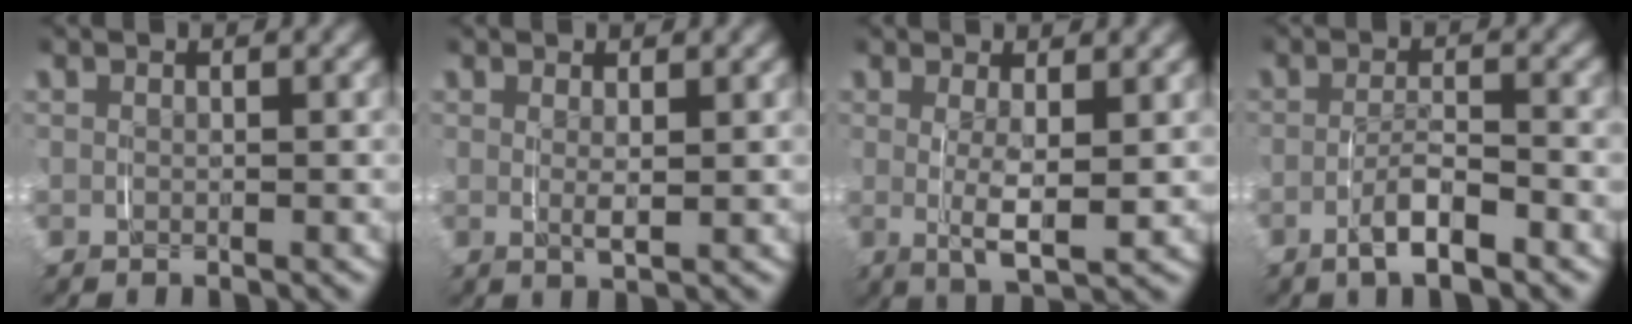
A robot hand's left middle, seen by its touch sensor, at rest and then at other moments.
{"total": 1.4, "force": [0.5, 0.1, 1.3], "torque": [-0.027, -0.007, 0.013]}
{"total": 4.1, "force": [0.2, 1.1, 3.9], "torque": [-0.069, -0.014, 0.009]}
{"total": 3.1, "force": [-2.0, 0.6, 2.3], "torque": [-0.042, 0.003, -0.038]}